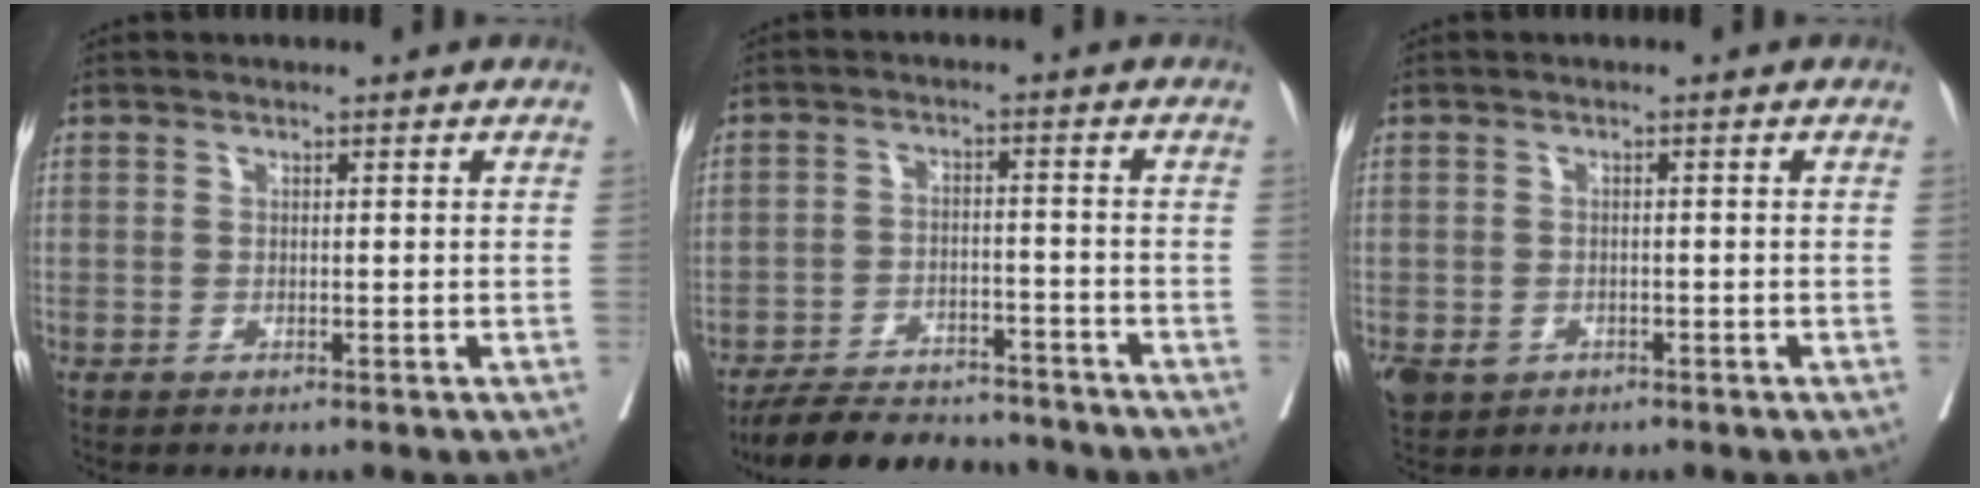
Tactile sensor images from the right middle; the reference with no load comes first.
{"total": 12.1, "force": [-11.1, 3.6, 3.3], "torque": [-0.045, 0.005, -0.161]}
{"total": 4.5, "force": [-2.1, 3.6, 1.6], "torque": [-0.033, -0.002, -0.028]}